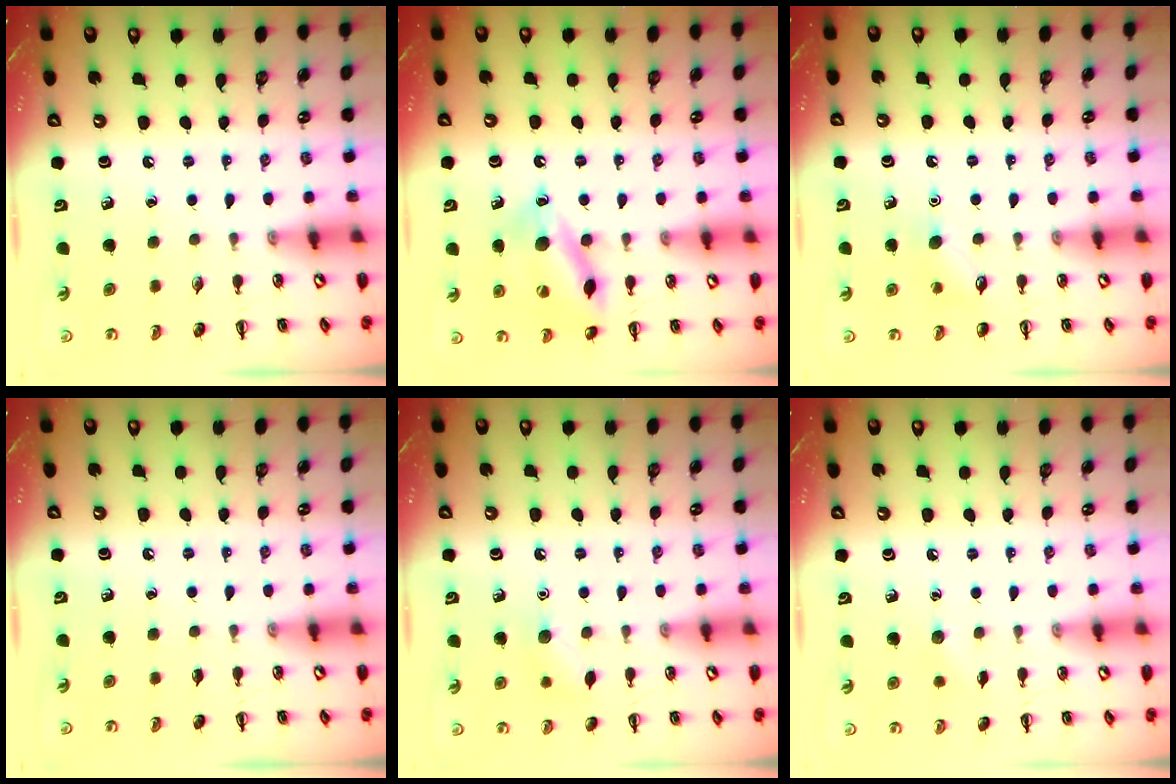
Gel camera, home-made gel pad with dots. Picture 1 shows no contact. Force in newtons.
{"total": 14.4, "press": 14.2, "slide": 2.5}
{"total": 5.9, "press": 5.7, "slide": 1.3}
{"total": 0.0}
{"total": 7.8, "press": 7.7, "slide": 1.6}
{"total": 4.3, "press": 4.2, "slide": 1.1}